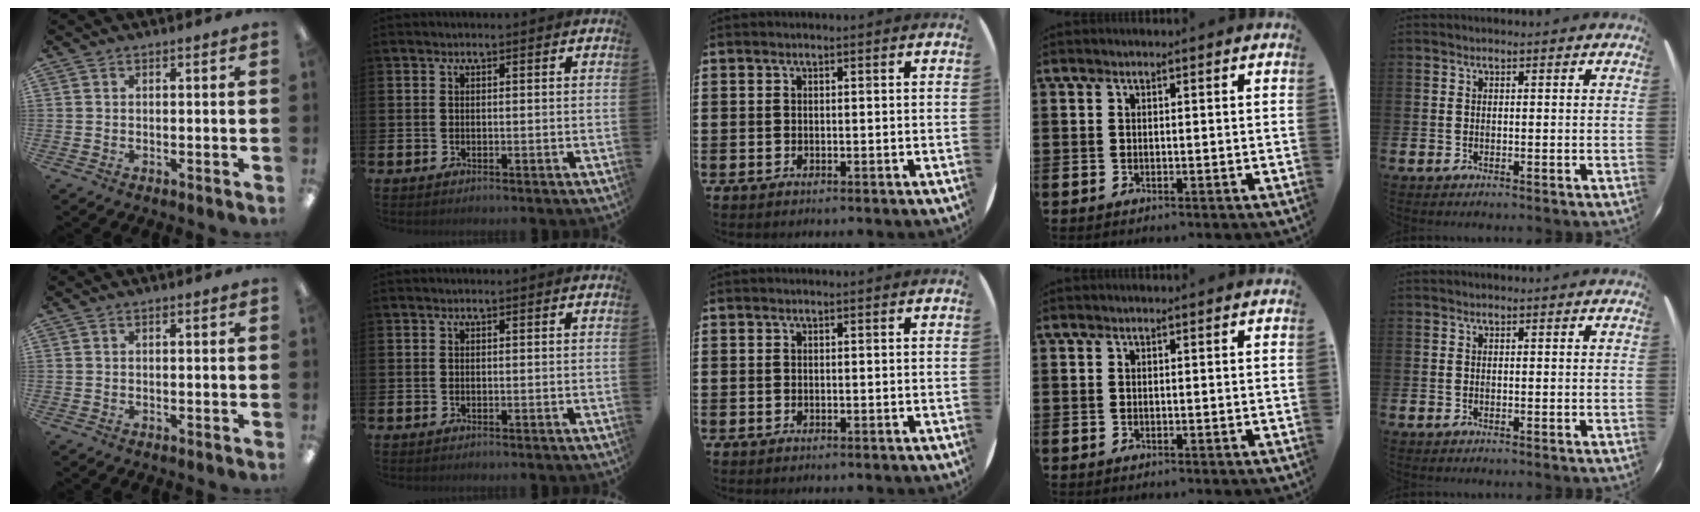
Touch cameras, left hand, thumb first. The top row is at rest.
{}